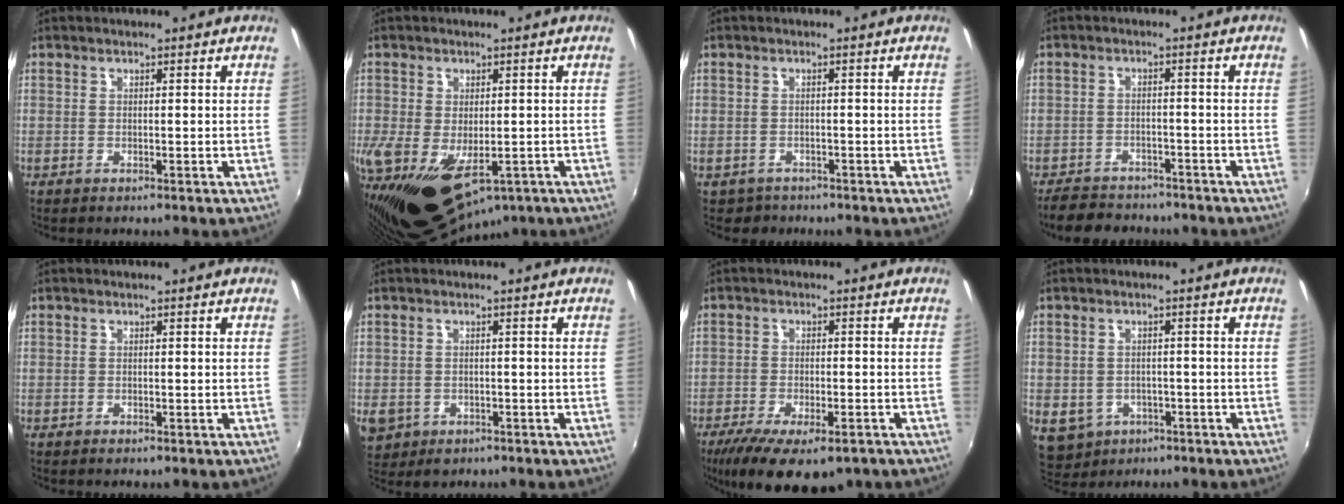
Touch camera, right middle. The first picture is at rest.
{"total": 14.1, "force": [-5.0, 7.9, 10.6], "torque": [-0.222, -0.059, -0.071]}
{"total": 2.3, "force": [-1.5, 1.7, 0.1], "torque": [-0.008, -0.001, -0.021]}
{"total": 9.2, "force": [-7.9, 3.6, 2.9], "torque": [-0.081, -0.007, -0.121]}
{"total": 0.6, "force": [-0.4, 0.2, 0.4], "torque": [-0.007, -0.003, -0.007]}
{"total": 6.7, "force": [-2.2, 5.7, 2.8], "torque": [-0.076, -0.013, -0.030]}
{"total": 14.6, "force": [-9.8, 5.3, 9.4], "torque": [-0.195, -0.049, -0.148]}
{"total": 6.5, "force": [-3.1, 5.3, 2.2], "torque": [-0.057, -0.010, -0.035]}